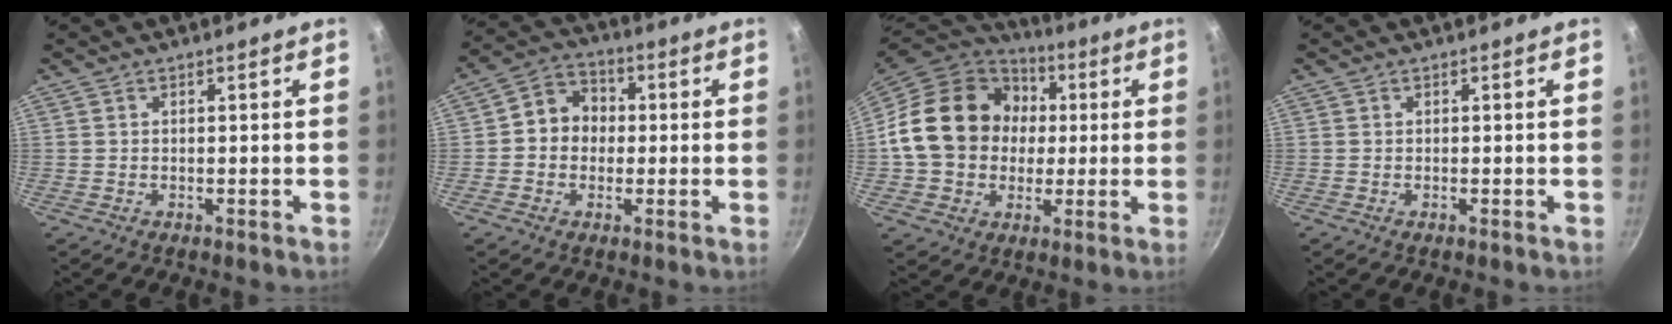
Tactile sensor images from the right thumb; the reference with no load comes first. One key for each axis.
{"total": 8.1, "fx": 0.1, "fy": 7.0, "fz": 3.9, "tx": -0.029, "ty": 0.019, "tz": -0.018}
{"total": 20.7, "fx": 1.8, "fy": 17.2, "fz": 11.3, "tx": -0.174, "ty": 0.032, "tz": 0.027}
{"total": 0.0}